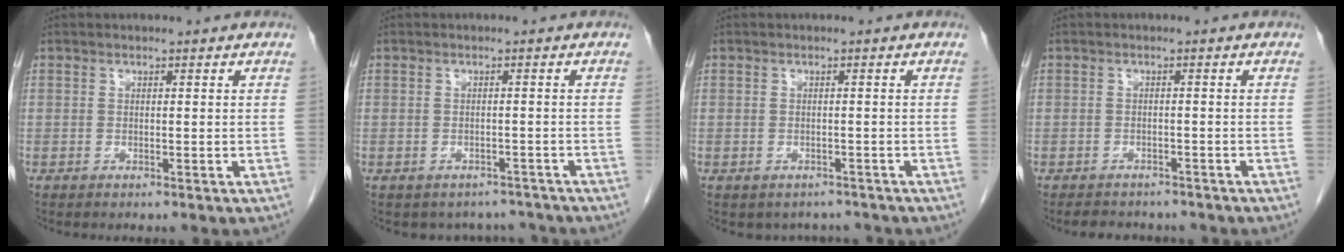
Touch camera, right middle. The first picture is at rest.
{"total": 5.1, "force": [-4.5, 2.4, -0.1], "torque": [0.010, 0.014, -0.050]}
{"total": 3.2, "force": [-2.7, 1.6, 0.2], "torque": [-0.001, 0.007, -0.033]}
{"total": 4.9, "force": [-4.3, 2.1, 1.1], "torque": [-0.020, -0.002, -0.053]}